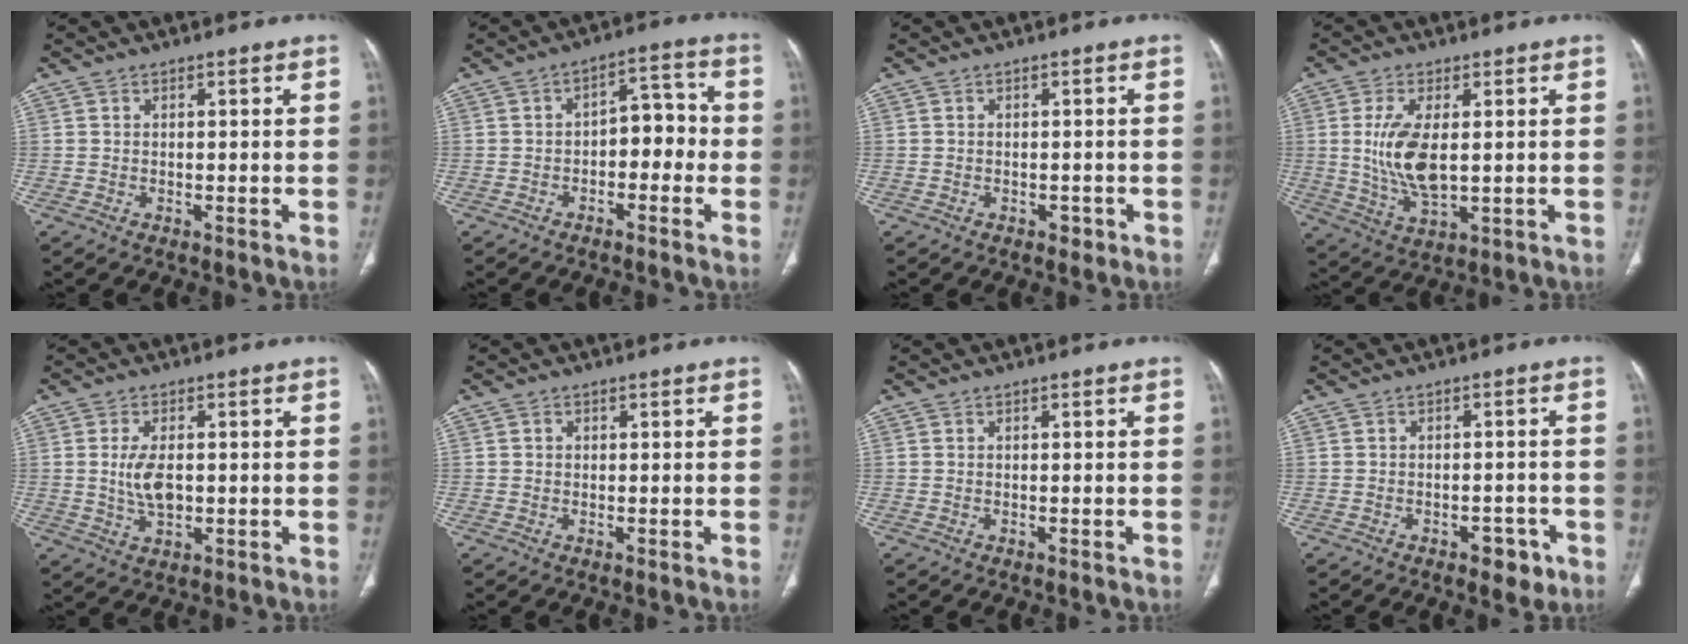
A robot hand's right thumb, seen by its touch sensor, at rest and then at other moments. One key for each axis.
{"total": 7.1, "fx": -1.7, "fy": 4.4, "fz": 5.3, "tx": -0.044, "ty": 0.041, "tz": -0.035}
{"total": 1.4, "fx": -0.6, "fy": 1.0, "fz": 0.6, "tx": -0.003, "ty": 0.003, "tz": -0.007}
{"total": 10.3, "fx": 0.8, "fy": 4.6, "fz": 9.2, "tx": -0.189, "ty": -0.017, "tz": 0.027}
{"total": 5.7, "fx": 0.1, "fy": 3.1, "fz": 4.9, "tx": -0.097, "ty": -0.005, "tz": 0.007}
{"total": 0.7, "fx": 0.1, "fy": 0.7, "fz": 0.2, "tx": 0.000, "ty": 0.002, "tz": 0.003}
{"total": 0.0}
{"total": 4.2, "fx": -2.3, "fy": 2.4, "fz": 2.5, "tx": -0.015, "ty": 0.013, "tz": -0.026}